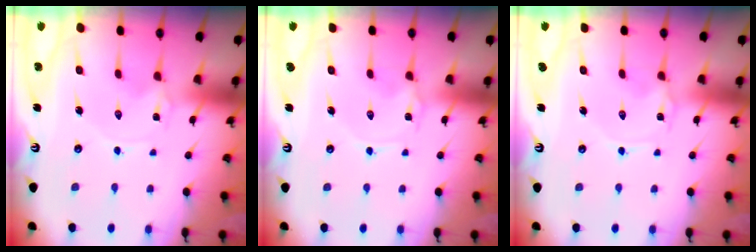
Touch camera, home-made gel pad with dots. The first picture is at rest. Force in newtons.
{"total": 1.5, "press": 1.5, "slide": 0.2}
{"total": 1.5, "press": 1.5, "slide": 0.2}